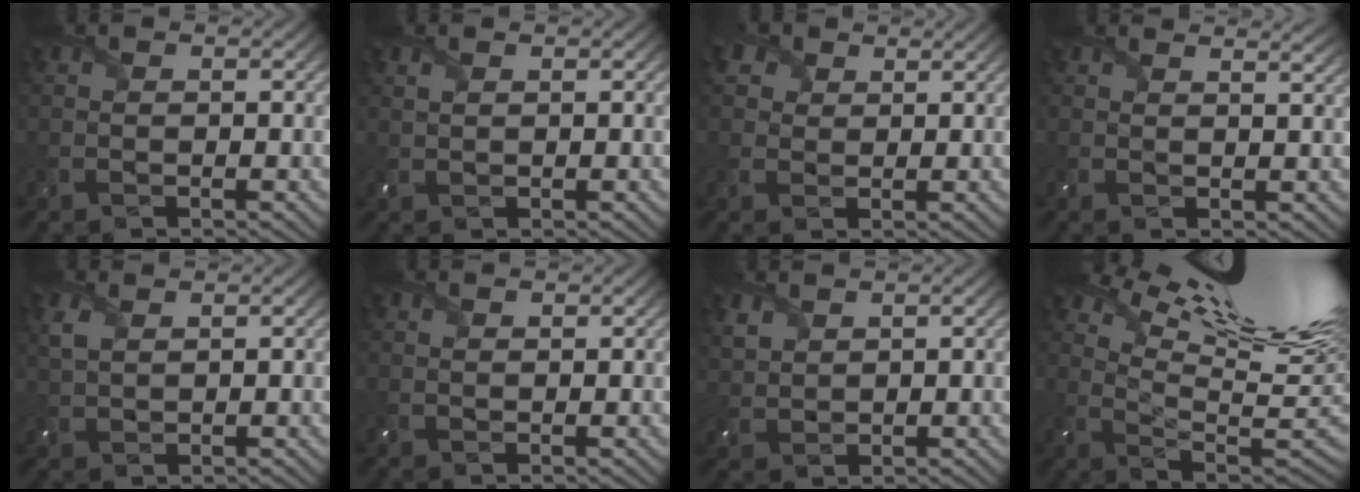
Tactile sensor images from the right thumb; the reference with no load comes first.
{"total": 0.9, "force": [0.7, 0.4, 0.5], "torque": [-0.022, 0.001, 0.016]}
{"total": 3.8, "force": [2.1, 2.8, 1.3], "torque": [-0.041, 0.004, 0.042]}
{"total": 3.3, "force": [2.9, 0.7, 1.5], "torque": [-0.035, 0.005, 0.040]}
{"total": 2.7, "force": [1.5, 1.4, 1.7], "torque": [-0.055, 0.002, 0.037]}
{"total": 0.8, "force": [0.7, 0.3, 0.2], "torque": [-0.009, 0.001, 0.015]}
{"total": 2.8, "force": [2.1, 1.6, 1.1], "torque": [-0.036, 0.000, 0.050]}
{"total": 18.8, "force": [10.6, 5.2, 14.6], "torque": [-0.242, 0.018, 0.166]}